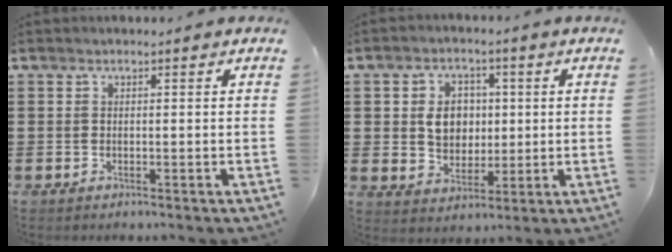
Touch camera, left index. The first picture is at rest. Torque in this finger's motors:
{"motor_torque": [1.17, 0.97, 0.27, 0.07]}